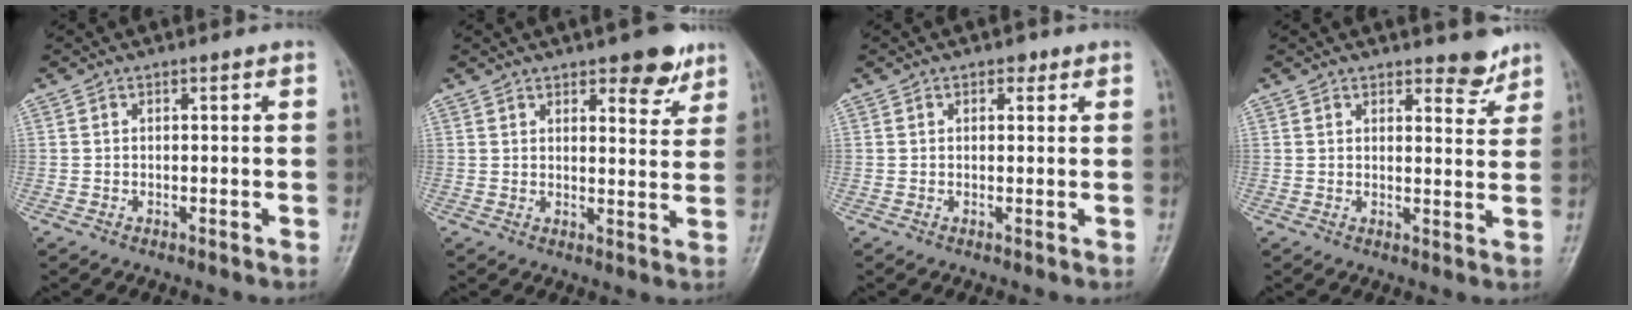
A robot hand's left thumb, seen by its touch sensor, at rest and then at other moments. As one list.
[{"total": 7.1, "force": [4.8, 2.8, 4.5], "torque": [-0.034, -0.027, 0.060]}, {"total": 1.7, "force": [0.9, 1.1, 0.9], "torque": [-0.001, -0.001, 0.008]}, {"total": 4.2, "force": [3.5, 1.6, 1.7], "torque": [0.000, -0.026, 0.047]}]